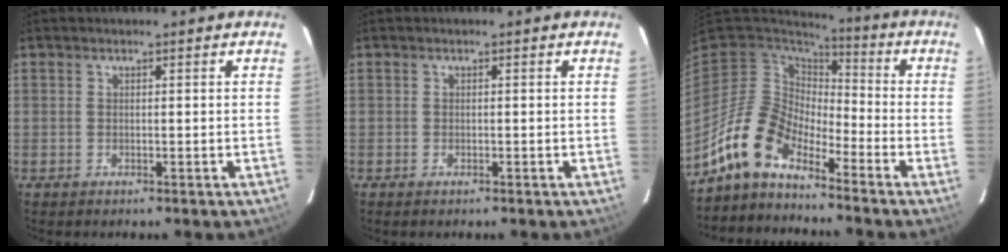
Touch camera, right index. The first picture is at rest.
{"total": 0.6, "force": [-0.5, 0.3, 0.3], "torque": [-0.006, -0.002, -0.009]}
{"total": 11.8, "force": [-9.1, 4.6, 6.0], "torque": [-0.113, 0.009, -0.187]}